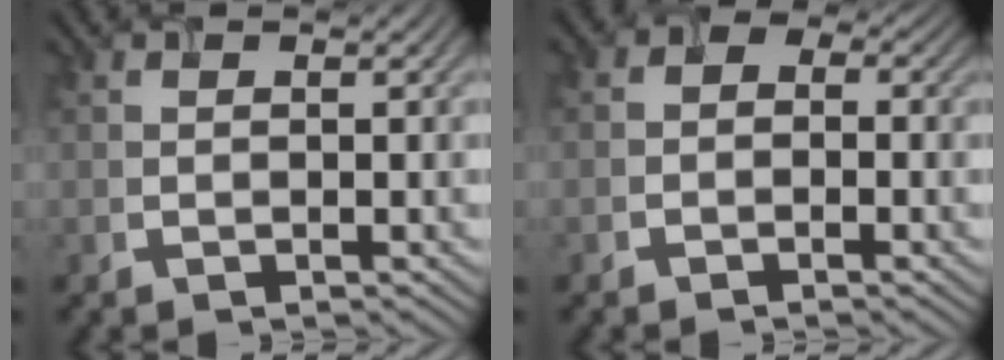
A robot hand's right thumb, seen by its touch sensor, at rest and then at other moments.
{"total": 1.9, "force": [-0.8, 1.5, 0.9], "torque": [-0.014, 0.005, -0.023]}